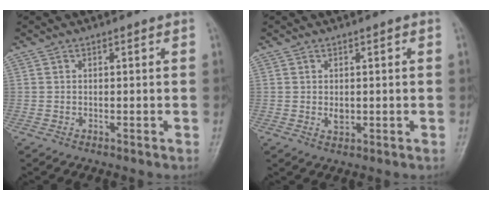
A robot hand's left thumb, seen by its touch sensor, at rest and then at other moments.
{"total": 2.1, "force": [0.1, 1.4, 1.6], "torque": [-0.019, -0.004, 0.004]}